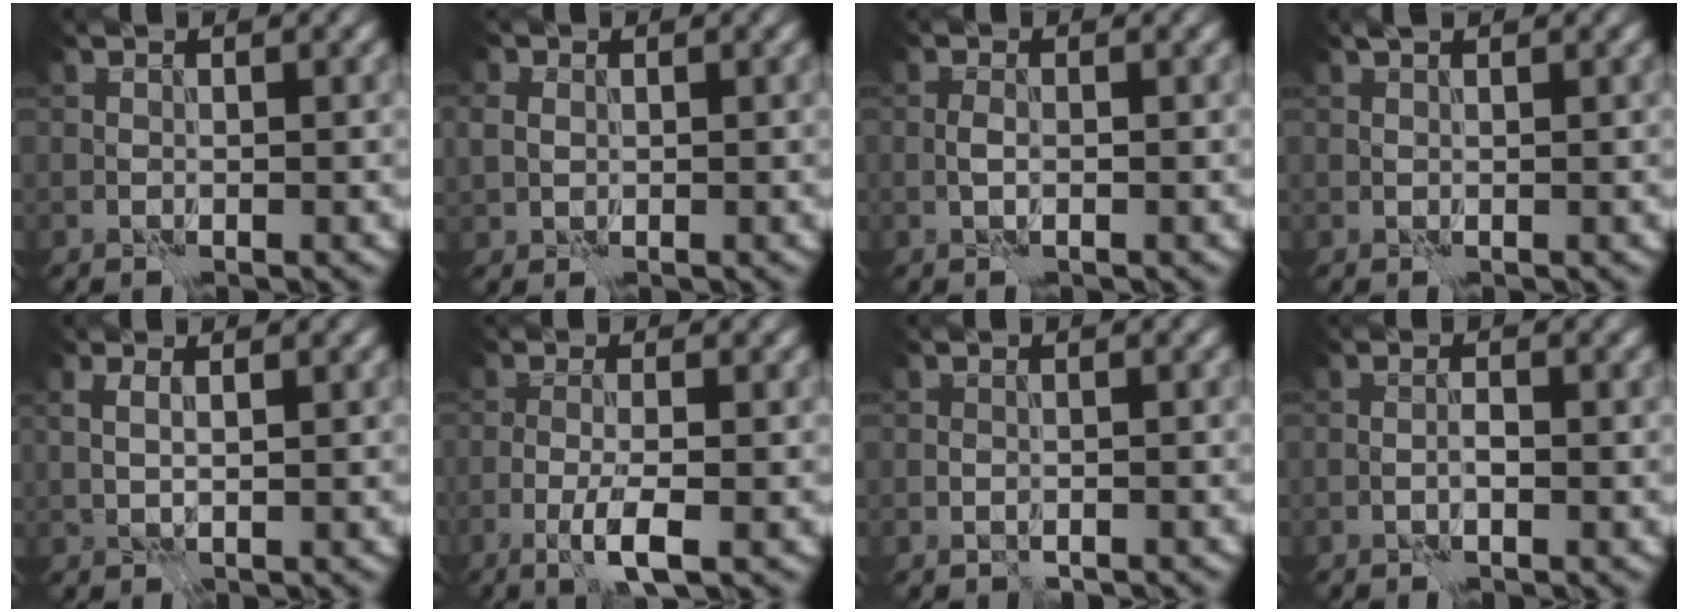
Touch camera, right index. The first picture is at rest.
{"total": 1.8, "force": [0.4, 1.6, 0.7], "torque": [-0.019, 0.002, 0.006]}
{"total": 0.8, "force": [-0.3, 0.2, 0.7], "torque": [-0.015, 0.002, -0.009]}
{"total": 0.8, "force": [0.7, 0.2, 0.4], "torque": [-0.005, 0.004, 0.010]}
{"total": 1.6, "force": [1.2, 0.4, 1.0], "torque": [-0.010, 0.003, 0.011]}
{"total": 2.9, "force": [-1.3, 0.2, 2.6], "torque": [-0.050, 0.003, -0.030]}
{"total": 1.1, "force": [-1.0, 0.4, 0.1], "torque": [0.001, -0.001, -0.016]}
{"total": 0.6, "force": [-0.3, -0.1, 0.5], "torque": [-0.008, 0.004, -0.006]}